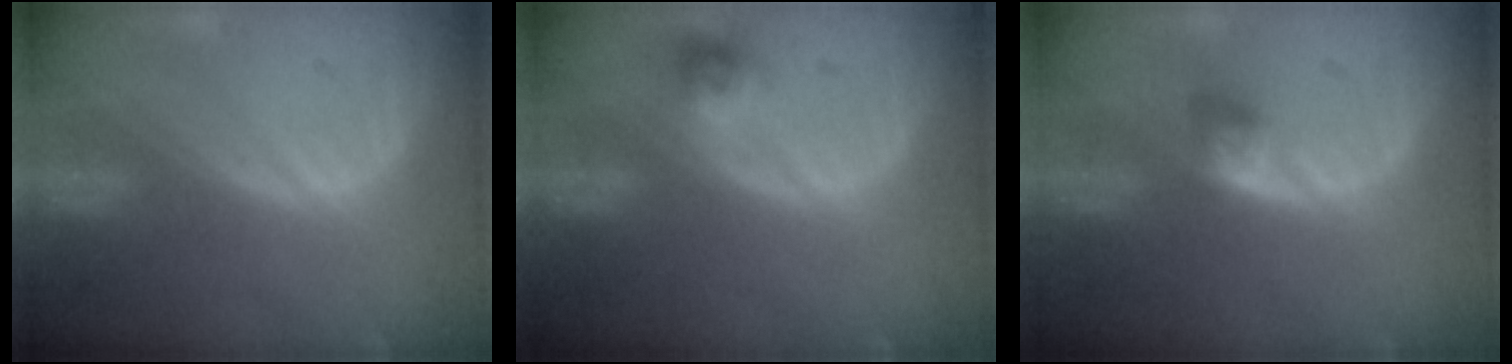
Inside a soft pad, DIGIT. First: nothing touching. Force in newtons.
{"total": 2.6, "press": 2.4, "slide": 1.0}
{"total": 2.8, "press": 2.6, "slide": 1.2}